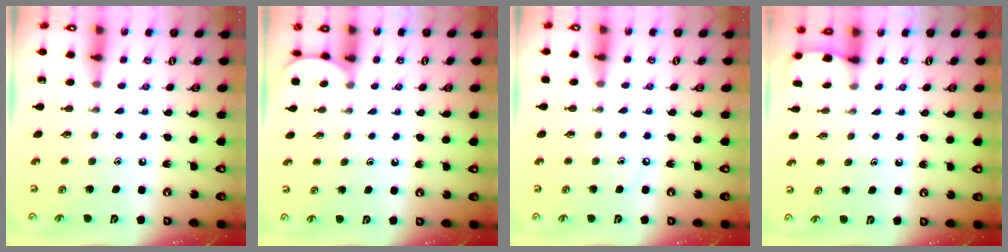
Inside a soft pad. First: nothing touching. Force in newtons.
{"total": 1.1, "press": 1.1, "slide": 0.1}
{"total": 3.5, "press": 3.4, "slide": 0.5}
{"total": 1.3, "press": 1.3, "slide": 0.1}